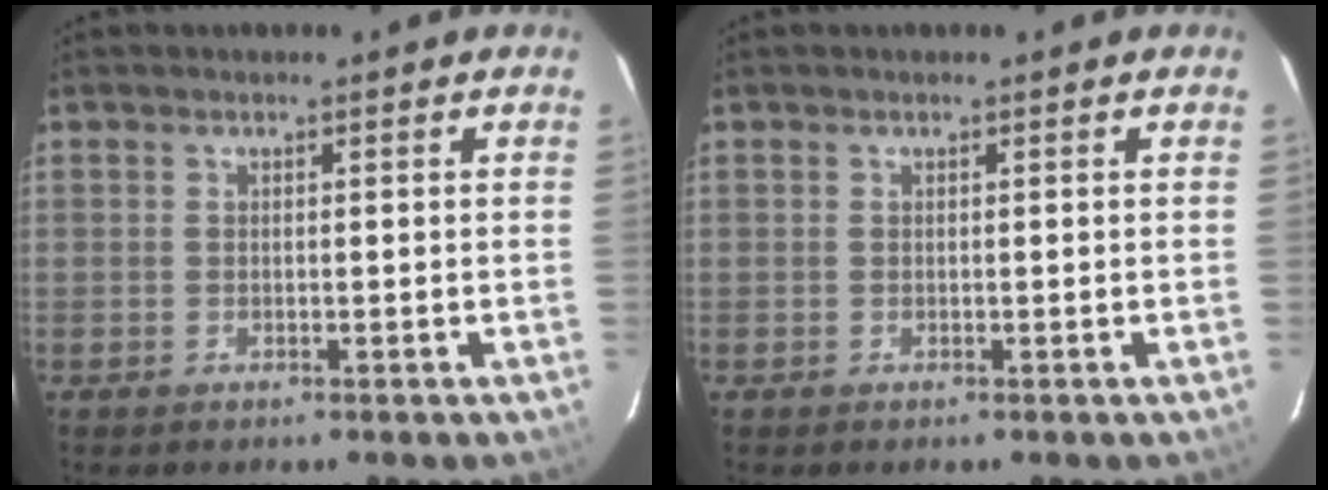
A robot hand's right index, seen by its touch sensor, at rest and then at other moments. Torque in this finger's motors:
{"motor_torque": [0.13, -0.02, 0.03, 0.01]}